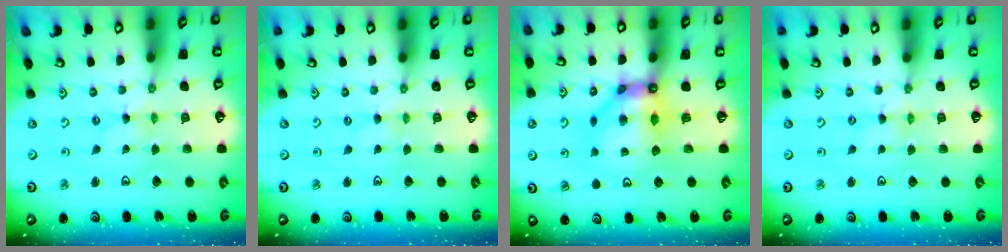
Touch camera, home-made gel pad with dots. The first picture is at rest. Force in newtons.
{"total": 0.6, "press": 0.6, "slide": 0.2}
{"total": 9.0, "press": 8.9, "slide": 1.0}
{"total": 1.2, "press": 1.1, "slide": 0.2}